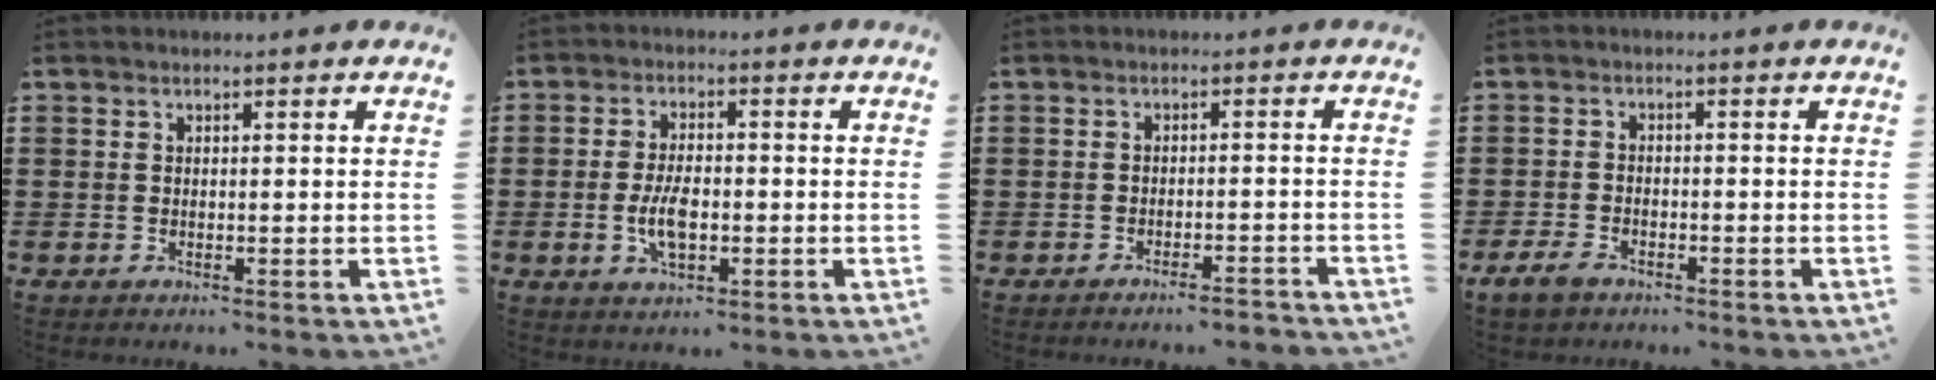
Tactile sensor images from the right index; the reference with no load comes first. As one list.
[{"total": 5.4, "force": [-1.0, 2.6, 4.7], "torque": [-0.102, 0.002, -0.022]}, {"total": 2.3, "force": [-2.2, -0.2, 0.6], "torque": [-0.012, -0.002, -0.045]}, {"total": 2.7, "force": [-1.9, 1.3, 1.4], "torque": [-0.039, 0.000, -0.041]}]